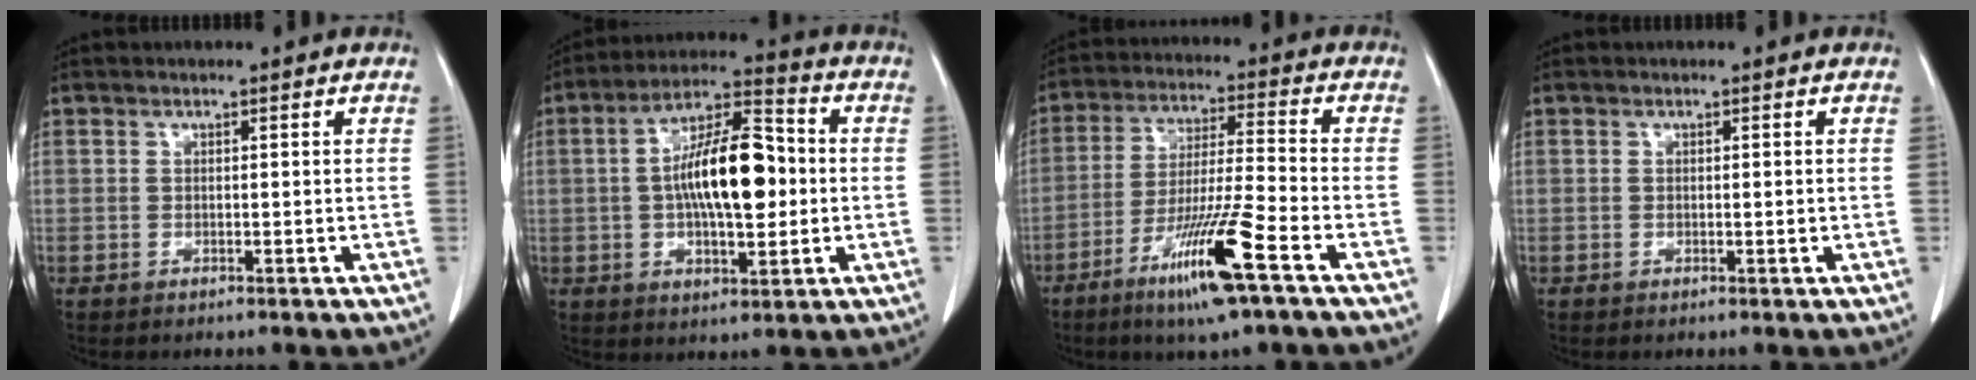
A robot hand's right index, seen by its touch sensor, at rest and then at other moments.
{"total": 14.0, "force": [0.1, 4.7, 13.2], "torque": [-0.239, 0.020, 0.000]}
{"total": 13.1, "force": [-7.1, -0.4, 11.1], "torque": [-0.213, -0.028, -0.130]}
{"total": 0.6, "force": [-0.1, 0.1, 0.5], "torque": [-0.009, -0.001, 0.000]}